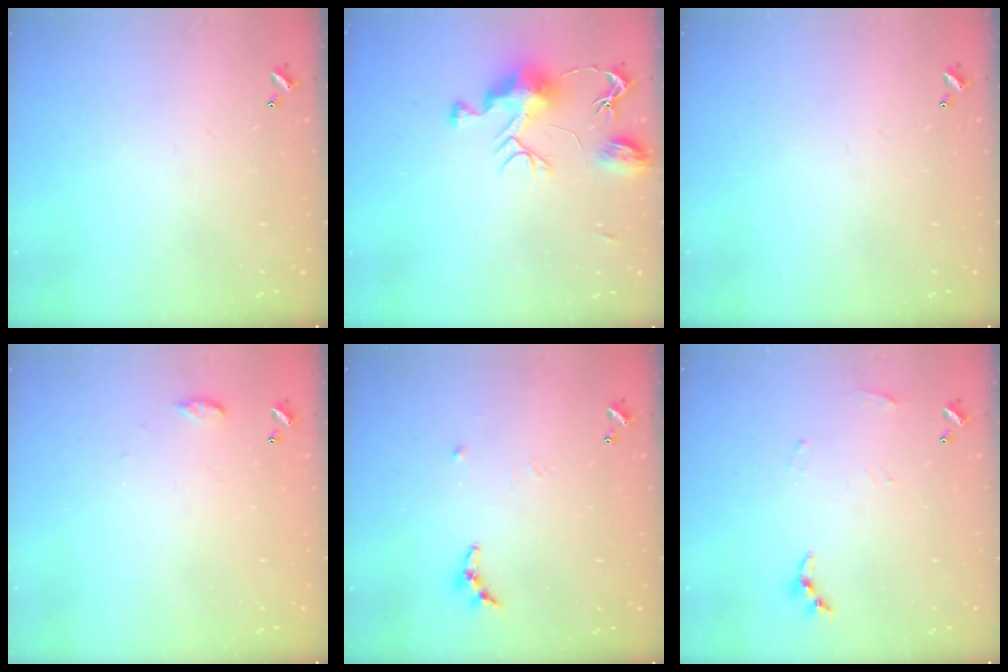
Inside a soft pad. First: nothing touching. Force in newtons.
{"total": 9.5, "press": 9.4, "slide": 1.4}
{"total": 0.0}
{"total": 5.0, "press": 5.0, "slide": 0.7}
{"total": 6.1, "press": 6.1, "slide": 0.3}
{"total": 4.5, "press": 4.5, "slide": 0.1}